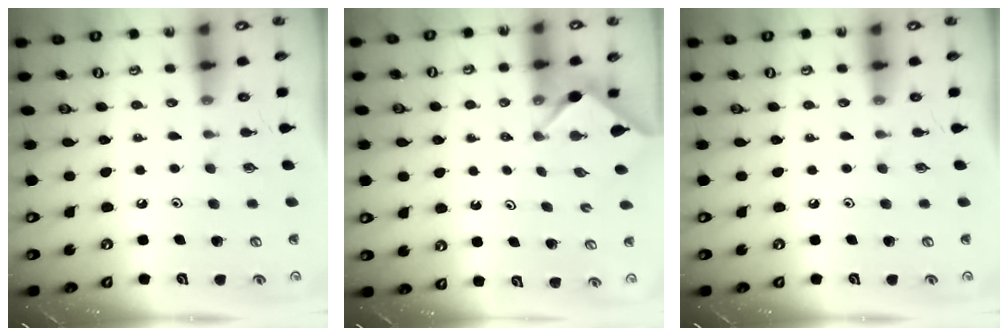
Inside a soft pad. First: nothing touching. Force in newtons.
{"total": 2.8, "press": 2.8, "slide": 0.5}
{"total": 0.0}